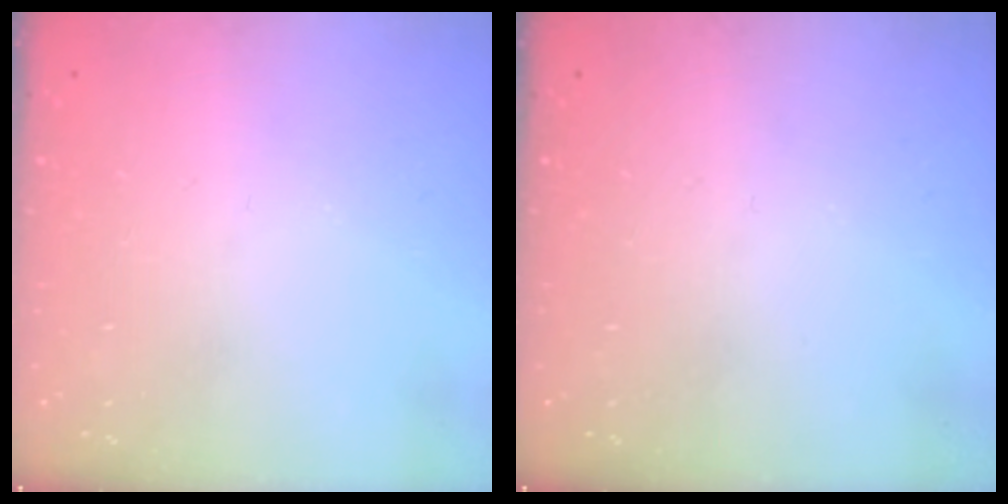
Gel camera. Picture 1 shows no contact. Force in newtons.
{"total": 0.0}